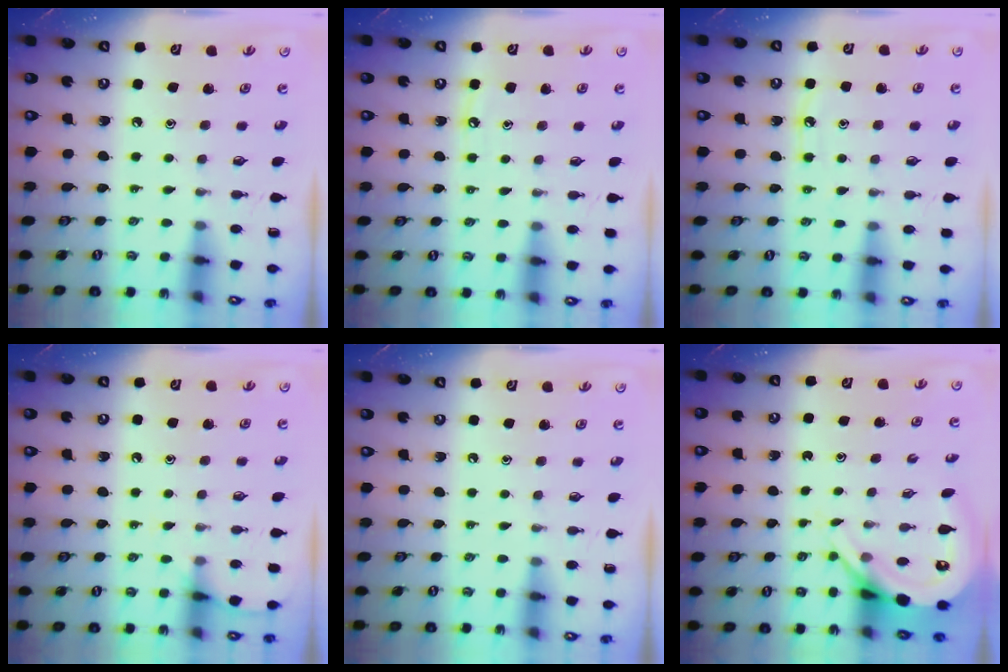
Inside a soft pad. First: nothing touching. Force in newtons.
{"total": 4.0, "press": 4.0, "slide": 0.5}
{"total": 5.9, "press": 5.9, "slide": 0.7}
{"total": 5.7, "press": 5.6, "slide": 0.6}
{"total": 0.0}
{"total": 6.1, "press": 6.0, "slide": 0.8}